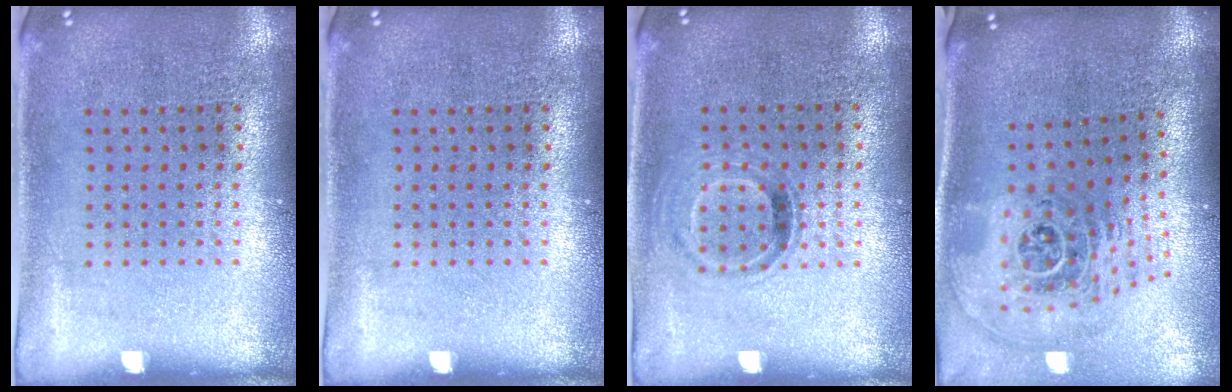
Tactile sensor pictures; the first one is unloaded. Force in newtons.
{"total": 0.0}
{"total": 0.9, "press": 0.8, "slide": 0.3}
{"total": 2.5, "press": 1.7, "slide": 1.8}